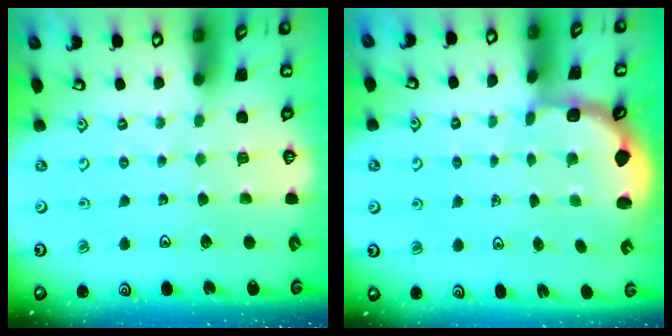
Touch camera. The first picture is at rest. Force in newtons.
{"total": 2.6, "press": 1.9, "slide": 1.8}